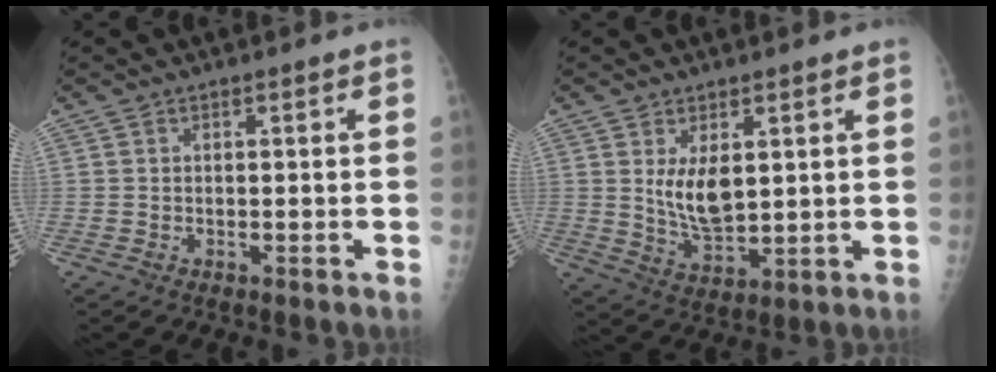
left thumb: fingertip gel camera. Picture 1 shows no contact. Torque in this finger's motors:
{"motor_torque": [1.06, 0.90, 1.16, -0.17, 0.09]}